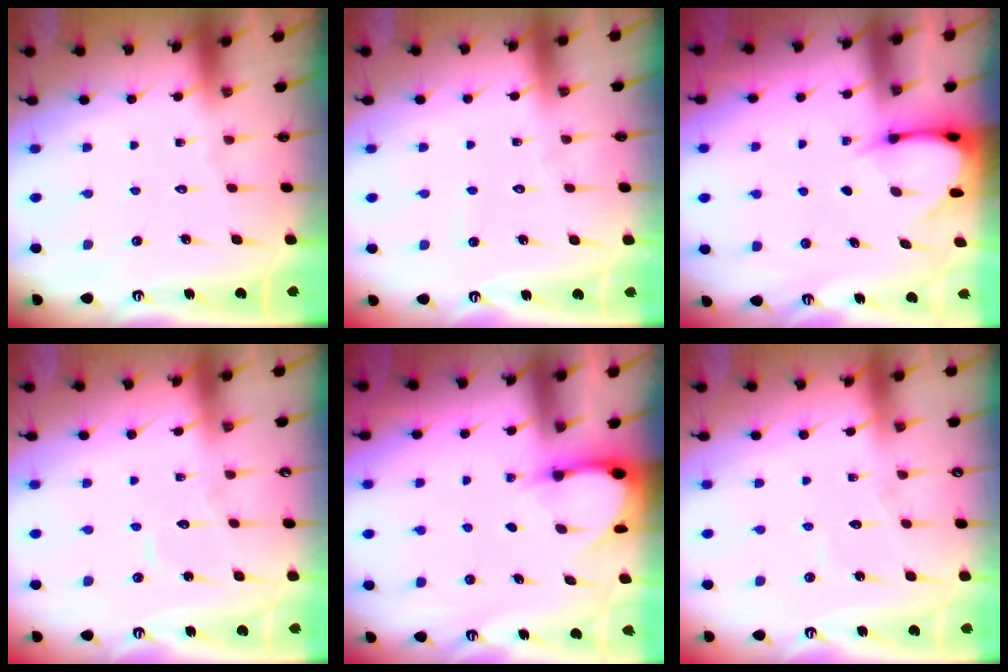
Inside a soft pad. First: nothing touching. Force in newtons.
{"total": 2.9, "press": 2.9, "slide": 0.3}
{"total": 3.7, "press": 3.7, "slide": 0.3}
{"total": 6.8, "press": 6.8, "slide": 0.4}
{"total": 3.3, "press": 3.3, "slide": 0.5}
{"total": 4.3, "press": 4.2, "slide": 0.5}